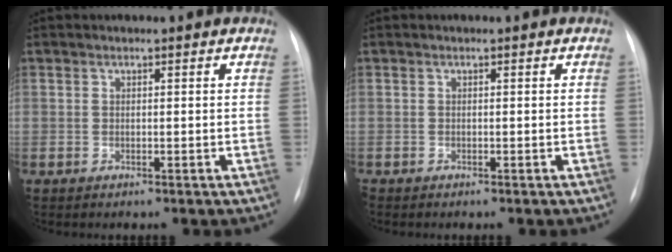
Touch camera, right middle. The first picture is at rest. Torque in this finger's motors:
{"motor_torque": [0.23, -0.32, -0.03, -0.01]}